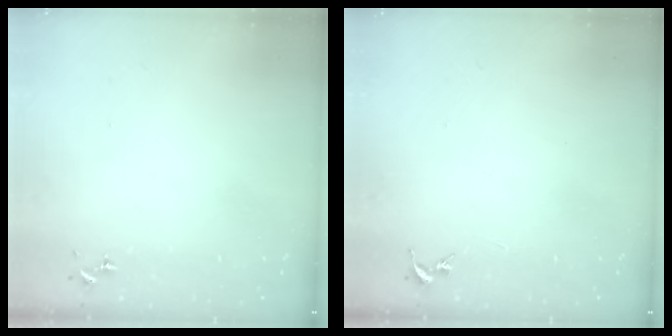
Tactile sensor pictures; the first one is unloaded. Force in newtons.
{"total": 0.0}